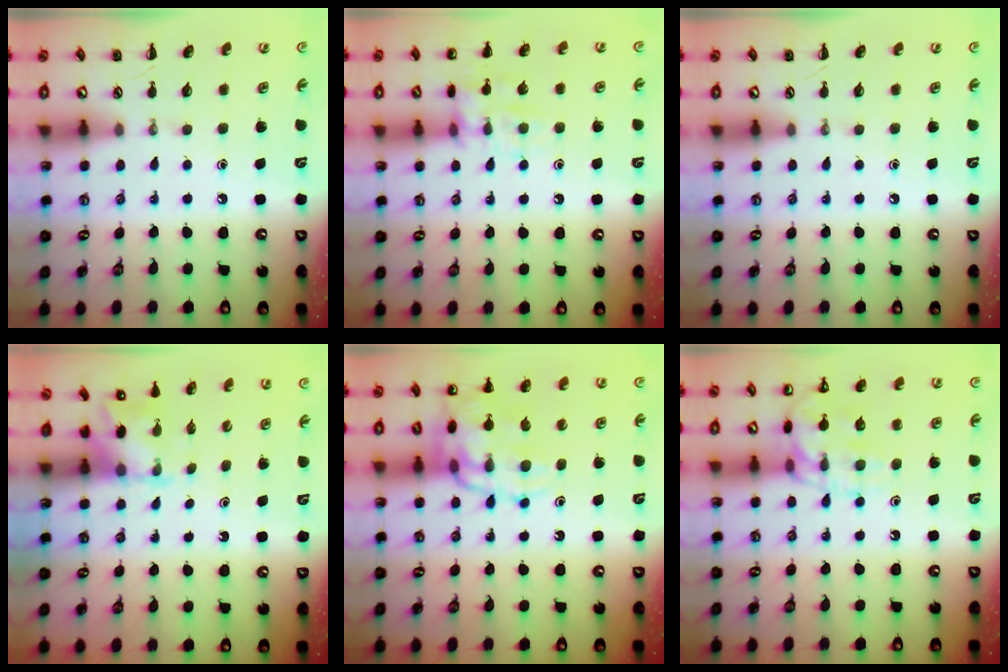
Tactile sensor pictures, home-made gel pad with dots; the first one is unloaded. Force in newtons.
{"total": 11.3, "press": 11.2, "slide": 1.0}
{"total": 0.0}
{"total": 2.1, "press": 2.0, "slide": 0.7}
{"total": 16.1, "press": 15.9, "slide": 3.0}
{"total": 14.7, "press": 14.6, "slide": 1.7}